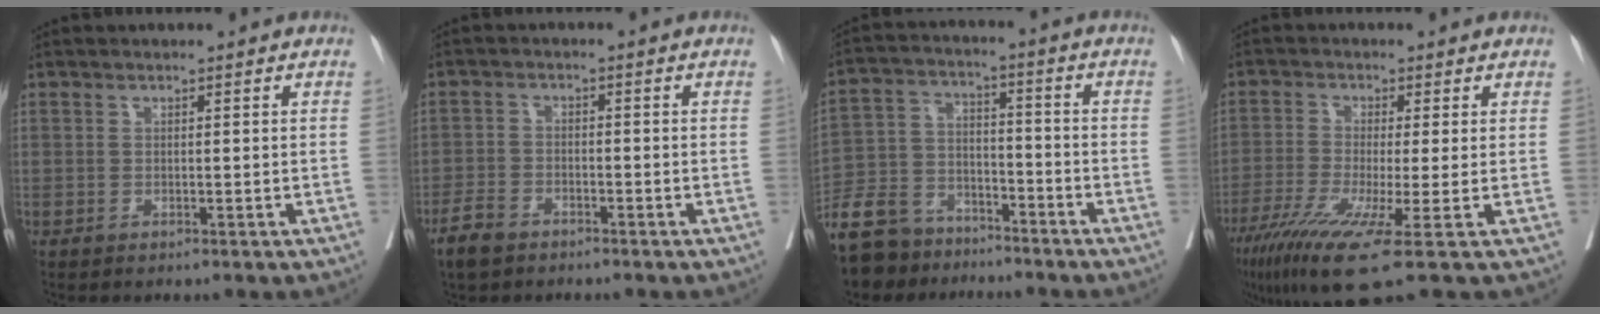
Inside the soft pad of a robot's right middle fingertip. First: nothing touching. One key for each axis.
{"total": 4.2, "fx": -3.1, "fy": 1.9, "fz": 2.1, "tx": -0.049, "ty": -0.003, "tz": -0.055}
{"total": 13.7, "fx": -11.0, "fy": 7.1, "fz": 4.2, "tx": -0.098, "ty": 0.016, "tz": -0.192}
{"total": 10.5, "fx": -5.7, "fy": -0.2, "fz": 8.8, "tx": -0.154, "ty": -0.033, "tz": -0.096}